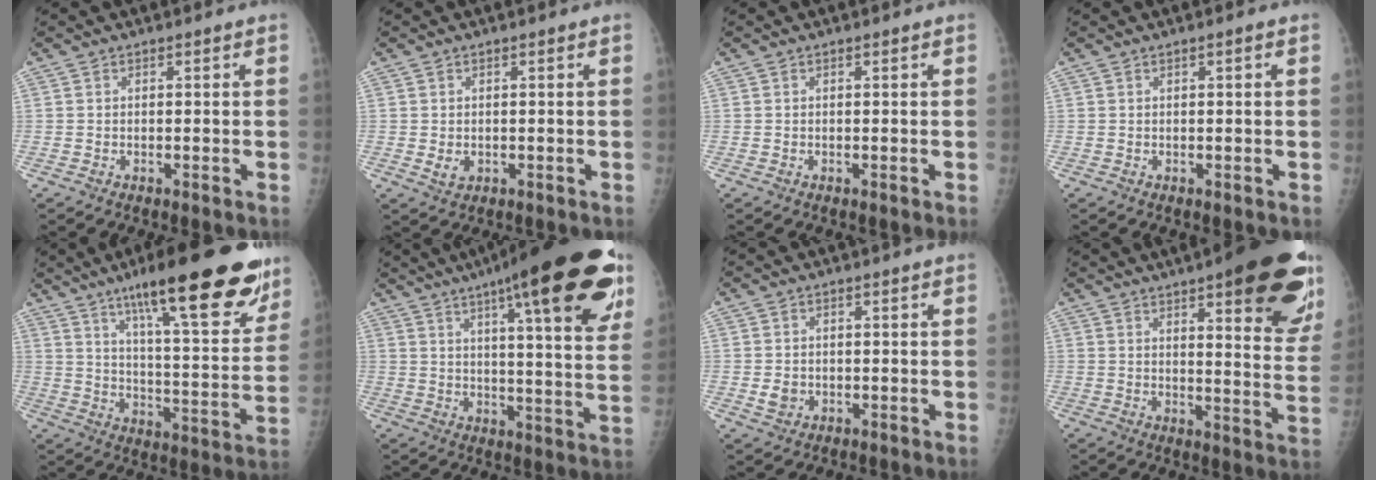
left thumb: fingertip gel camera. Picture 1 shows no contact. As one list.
[{"total": 2.0, "force": [-0.1, 1.5, 1.3], "torque": [-0.018, -0.003, 0.005]}, {"total": 0.0}, {"total": 0.7, "force": [0.2, 0.0, 0.6], "torque": [-0.012, 0.001, 0.004]}, {"total": 26.7, "force": [17.0, 6.2, 19.7], "torque": [-0.259, -0.053, 0.257]}, {"total": 27.7, "force": [15.8, 5.8, 22.1], "torque": [-0.289, -0.027, 0.214]}, {"total": 2.2, "force": [-0.3, 1.9, 1.2], "torque": [-0.015, 0.000, 0.001]}, {"total": 25.3, "force": [14.5, 6.7, 19.6], "torque": [-0.207, -0.048, 0.181]}]